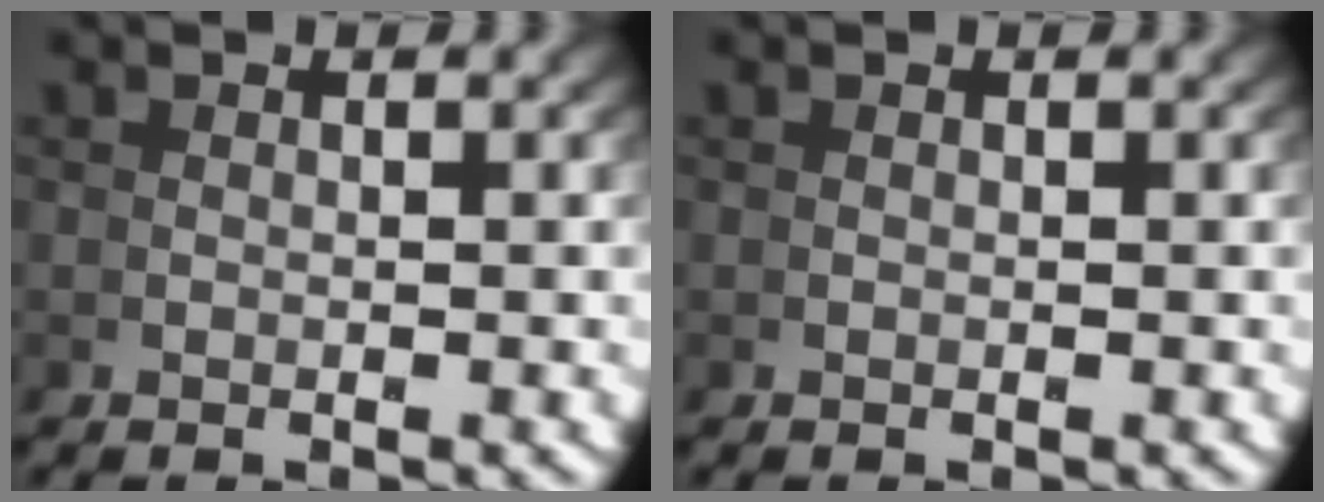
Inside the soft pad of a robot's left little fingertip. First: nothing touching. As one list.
[{"total": 0.0}]